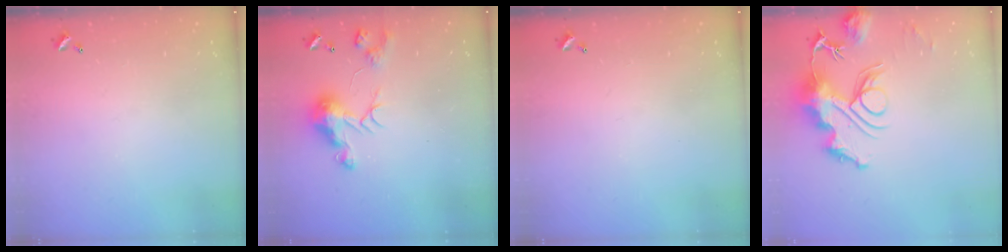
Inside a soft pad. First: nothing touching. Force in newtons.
{"total": 11.0, "press": 11.0, "slide": 0.7}
{"total": 0.0}
{"total": 13.9, "press": 13.8, "slide": 1.5}